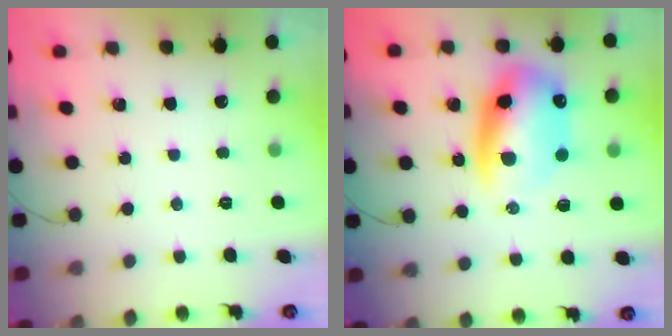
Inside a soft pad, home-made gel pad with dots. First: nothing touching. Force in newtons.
{"total": 14.3, "press": 13.8, "slide": 3.7}